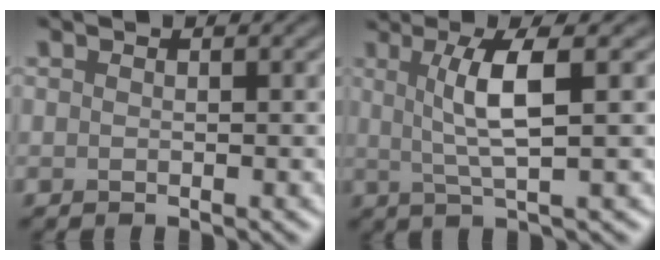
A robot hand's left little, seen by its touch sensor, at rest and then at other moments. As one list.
[{"total": 4.4, "force": [1.0, 0.6, 4.2], "torque": [-0.079, 0.003, 0.021]}]